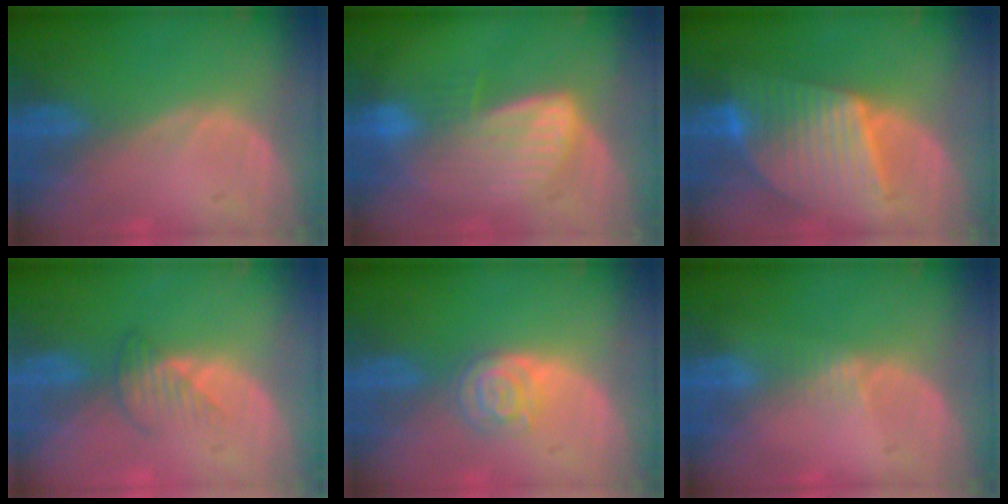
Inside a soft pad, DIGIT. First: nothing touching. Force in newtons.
{"total": 6.7, "press": 6.7, "slide": 0.4}
{"total": 9.1, "press": 9.1, "slide": 0.4}
{"total": 2.8, "press": 2.7, "slide": 0.8}
{"total": 4.1, "press": 3.8, "slide": 1.6}
{"total": 1.3, "press": 1.1, "slide": 0.8}